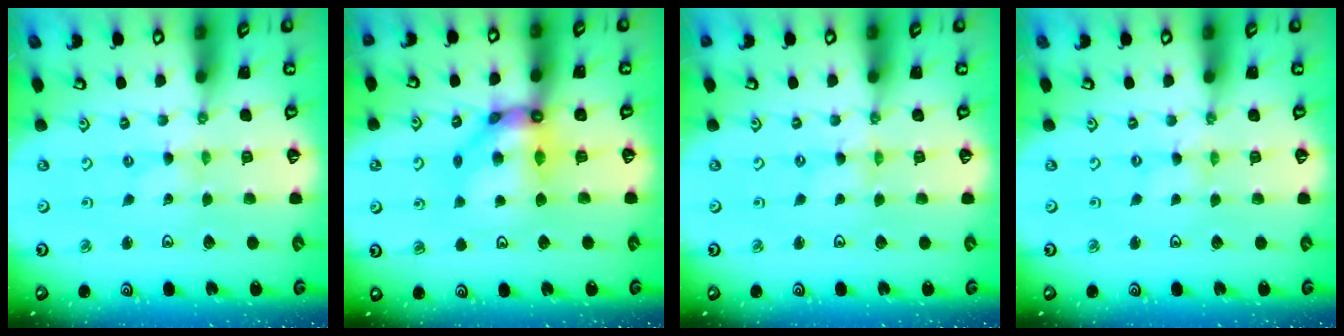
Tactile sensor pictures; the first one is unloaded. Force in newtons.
{"total": 11.8, "press": 11.7, "slide": 1.1}
{"total": 0.0}
{"total": 0.0}